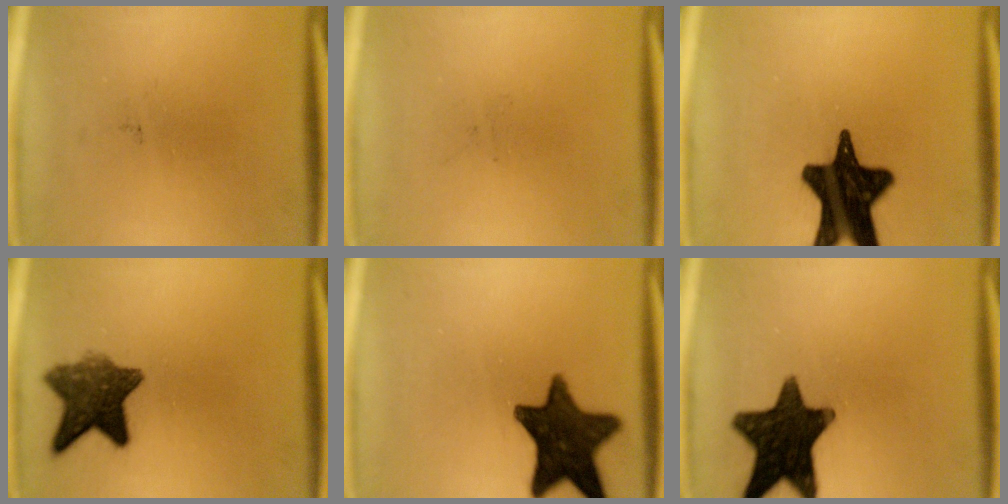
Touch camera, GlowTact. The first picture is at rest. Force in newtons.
{"total": 0.0}
{"total": 18.9}
{"total": 8.9}
{"total": 14.3}
{"total": 15.8}